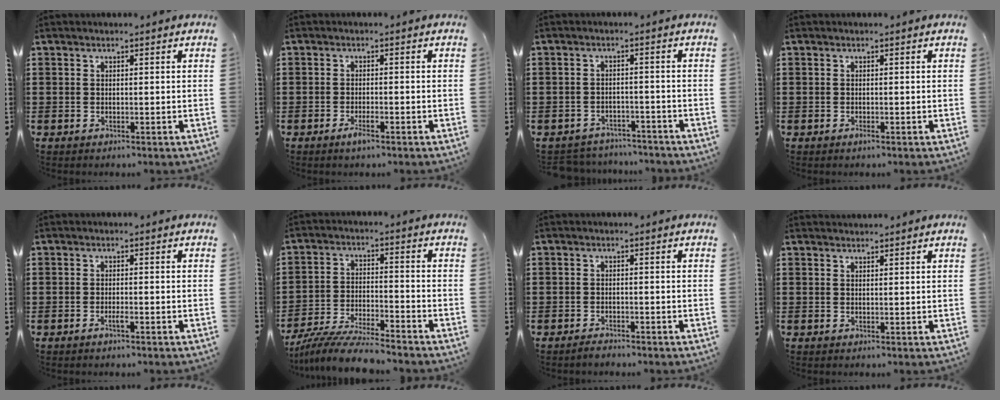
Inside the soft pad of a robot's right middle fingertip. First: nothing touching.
{"total": 2.2, "force": [-1.3, 0.5, 1.7], "torque": [-0.037, -0.004, -0.026]}
{"total": 3.0, "force": [-2.9, 0.6, -0.2], "torque": [-0.005, 0.000, -0.065]}
{"total": 0.5, "force": [-0.3, 0.2, 0.4], "torque": [-0.009, -0.005, -0.005]}
{"total": 1.3, "force": [-0.8, 0.1, 1.0], "torque": [-0.020, -0.003, -0.014]}
{"total": 7.6, "force": [-7.2, 0.2, 2.5], "torque": [-0.050, -0.001, -0.140]}
{"total": 1.3, "force": [-1.3, 0.3, 0.2], "torque": [-0.006, 0.001, -0.026]}
{"total": 1.0, "force": [1.0, 0.0, 0.0], "torque": [-0.002, -0.001, 0.020]}